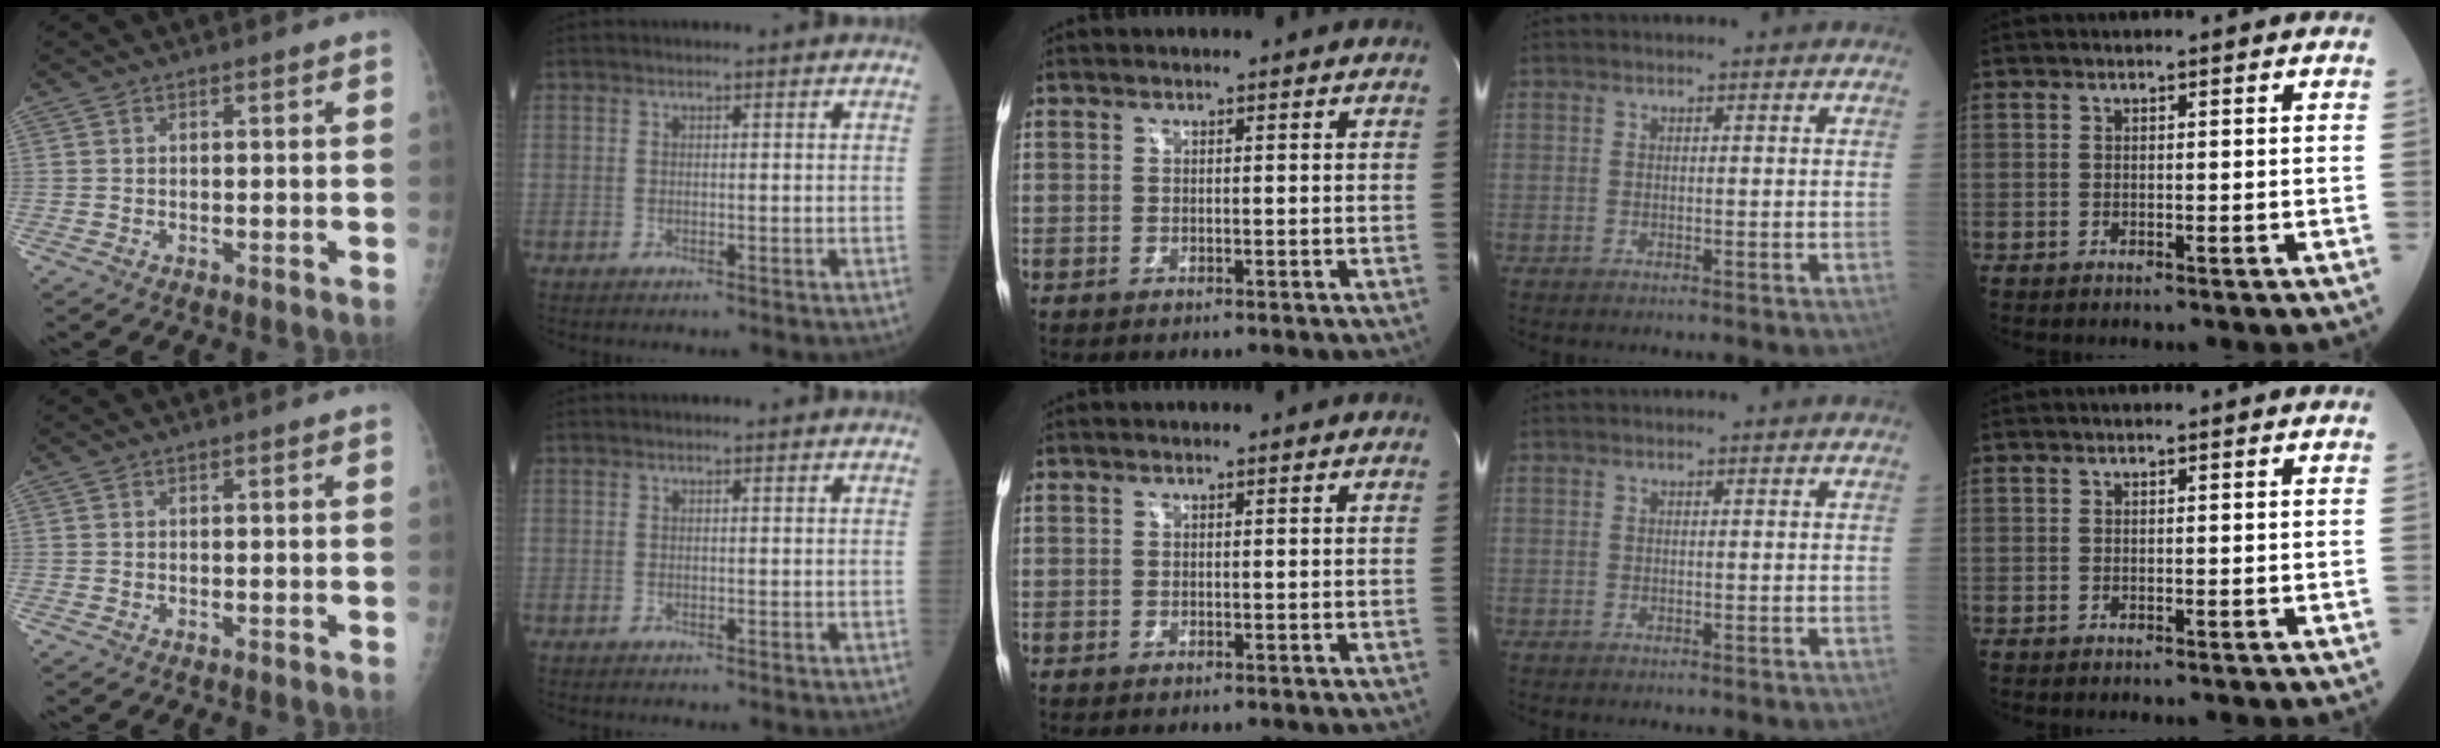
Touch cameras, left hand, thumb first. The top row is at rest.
{}